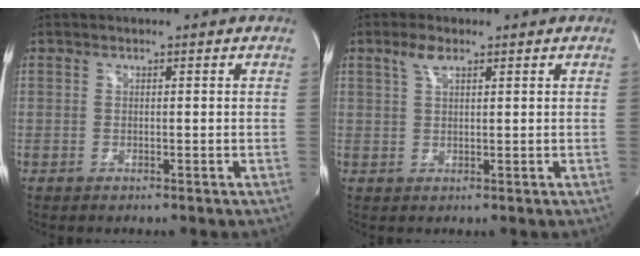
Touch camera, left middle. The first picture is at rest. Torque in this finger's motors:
{"motor_torque": [0.47, -0.33, 0.10, 0.01]}